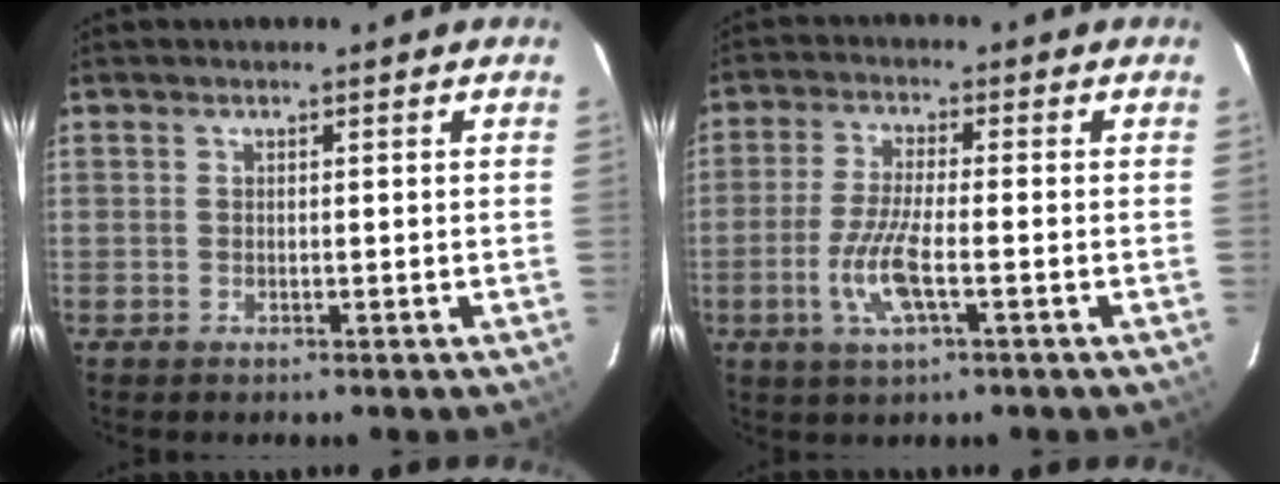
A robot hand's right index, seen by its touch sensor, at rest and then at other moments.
{"total": 8.0, "force": [-2.6, 1.6, 7.4], "torque": [-0.158, -0.007, -0.053]}